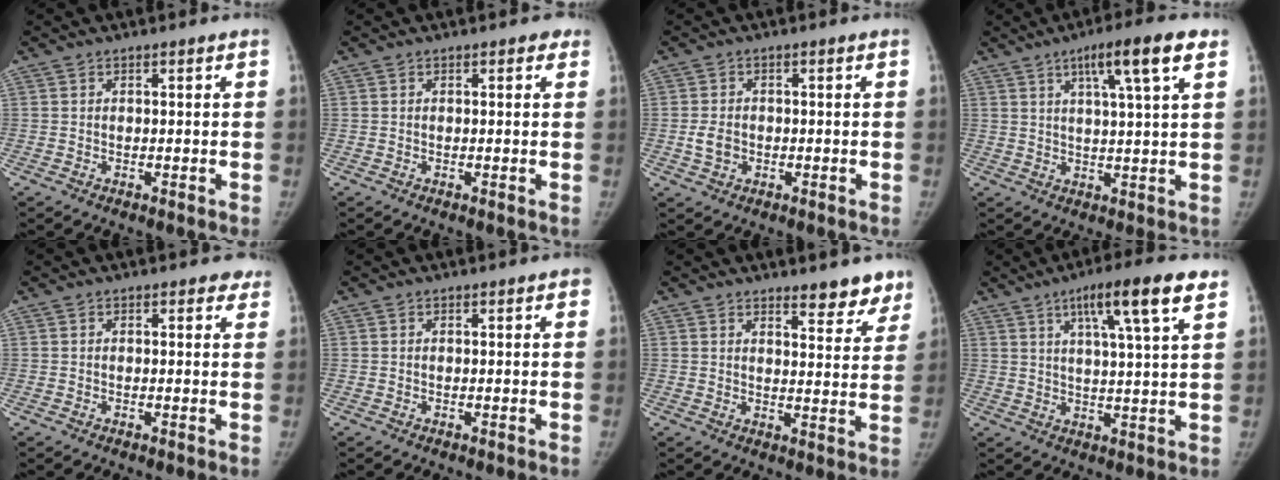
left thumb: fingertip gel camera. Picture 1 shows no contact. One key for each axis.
{"total": 0.9, "fx": 0.4, "fy": 0.6, "fz": 0.5, "tx": 0.007, "ty": 0.001, "tz": -0.001}
{"total": 3.4, "fx": -0.7, "fy": 2.7, "fz": 2.0, "tx": -0.034, "ty": 0.004, "tz": -0.011}
{"total": 9.4, "fx": 4.8, "fy": 0.8, "fz": 8.1, "tx": -0.132, "ty": -0.007, "tz": 0.073}
{"total": 1.8, "fx": 1.3, "fy": 1.1, "fz": 0.5, "tx": 0.020, "ty": -0.004, "tz": 0.003}
{"total": 1.1, "fx": 0.5, "fy": 0.3, "fz": 0.9, "tx": -0.012, "ty": 0.002, "tz": 0.003}
{"total": 7.0, "fx": 5.8, "fy": 2.5, "fz": 3.1, "tx": -0.003, "ty": -0.039, "tz": 0.067}
{"total": 11.4, "fx": 6.1, "fy": 1.1, "fz": 9.6, "tx": -0.154, "ty": -0.016, "tz": 0.093}